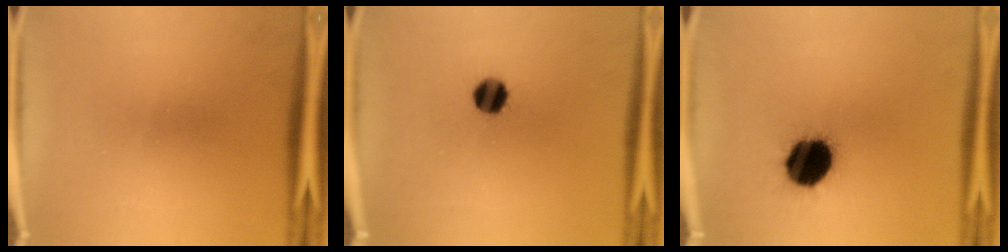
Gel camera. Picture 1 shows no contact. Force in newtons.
{"total": 6.0}
{"total": 16.7}